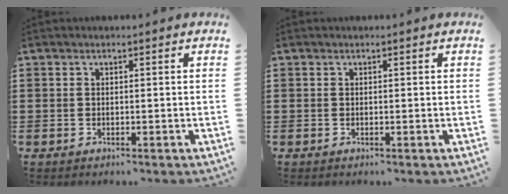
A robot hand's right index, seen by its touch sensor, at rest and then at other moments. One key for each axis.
{"total": 0.0}